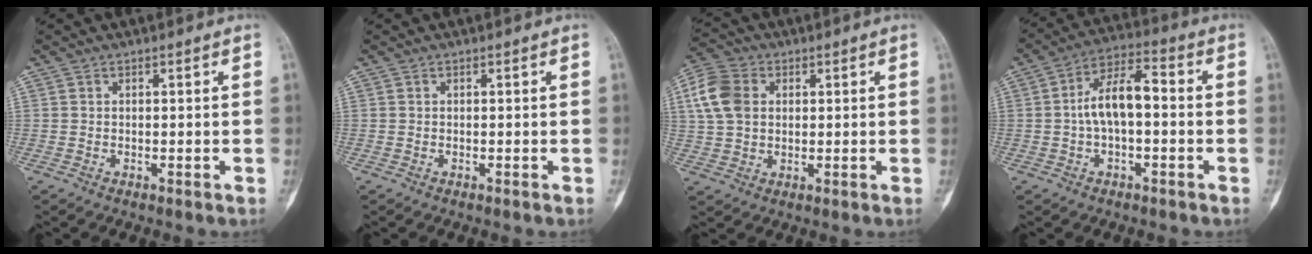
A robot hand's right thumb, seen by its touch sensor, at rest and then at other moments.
{"total": 0.0}
{"total": 6.5, "force": [1.3, 5.0, 3.9], "torque": [-0.073, 0.009, 0.021]}
{"total": 9.7, "force": [-0.5, 4.9, 8.4], "torque": [-0.150, 0.040, -0.018]}